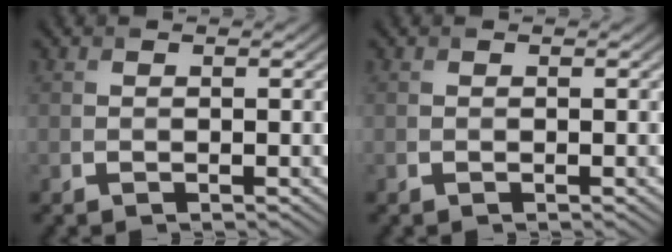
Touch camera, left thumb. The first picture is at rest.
{"total": 0.0}